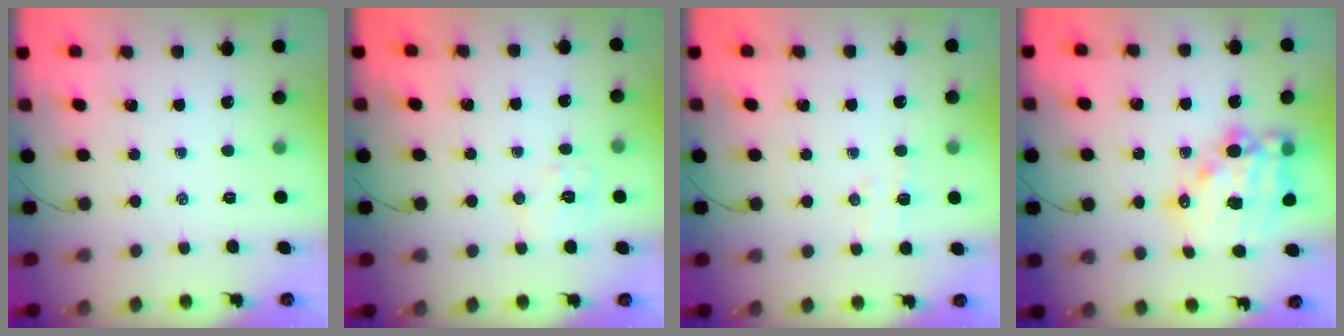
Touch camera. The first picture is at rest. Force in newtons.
{"total": 6.4, "press": 6.4, "slide": 1.0}
{"total": 5.1, "press": 4.9, "slide": 1.0}
{"total": 15.4, "press": 15.0, "slide": 3.2}